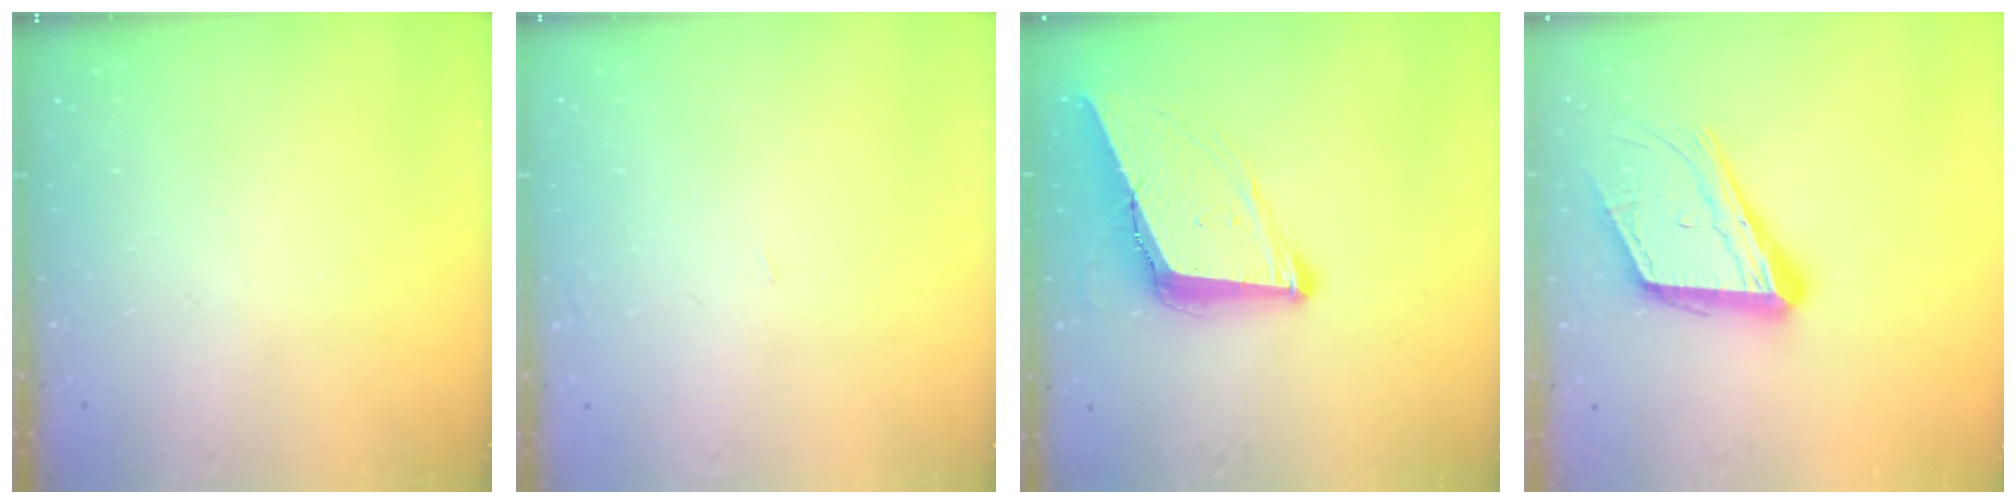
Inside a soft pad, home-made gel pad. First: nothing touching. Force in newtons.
{"total": 0.9, "press": 0.9, "slide": 0.0}
{"total": 11.8, "press": 11.2, "slide": 3.8}
{"total": 18.7, "press": 18.4, "slide": 3.0}